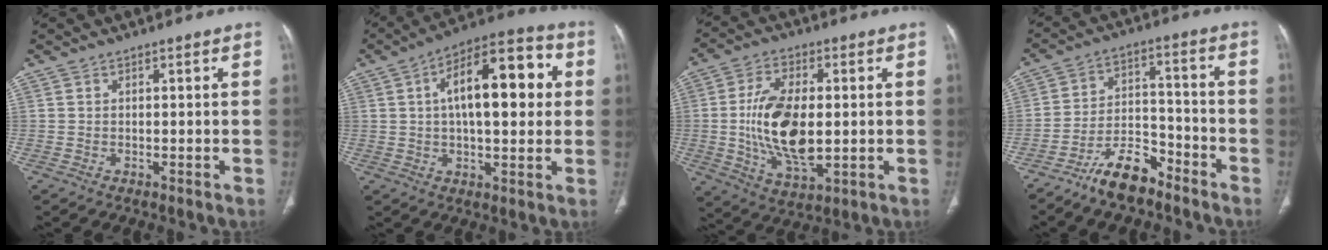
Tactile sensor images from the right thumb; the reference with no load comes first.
{"total": 18.3, "force": [3.4, 8.0, 16.1], "torque": [-0.216, 0.026, 0.041]}
{"total": 15.4, "force": [-0.3, 7.8, 13.3], "torque": [-0.243, -0.010, -0.002]}
{"total": 9.6, "force": [-7.6, 3.8, 4.6], "torque": [-0.077, 0.060, -0.143]}